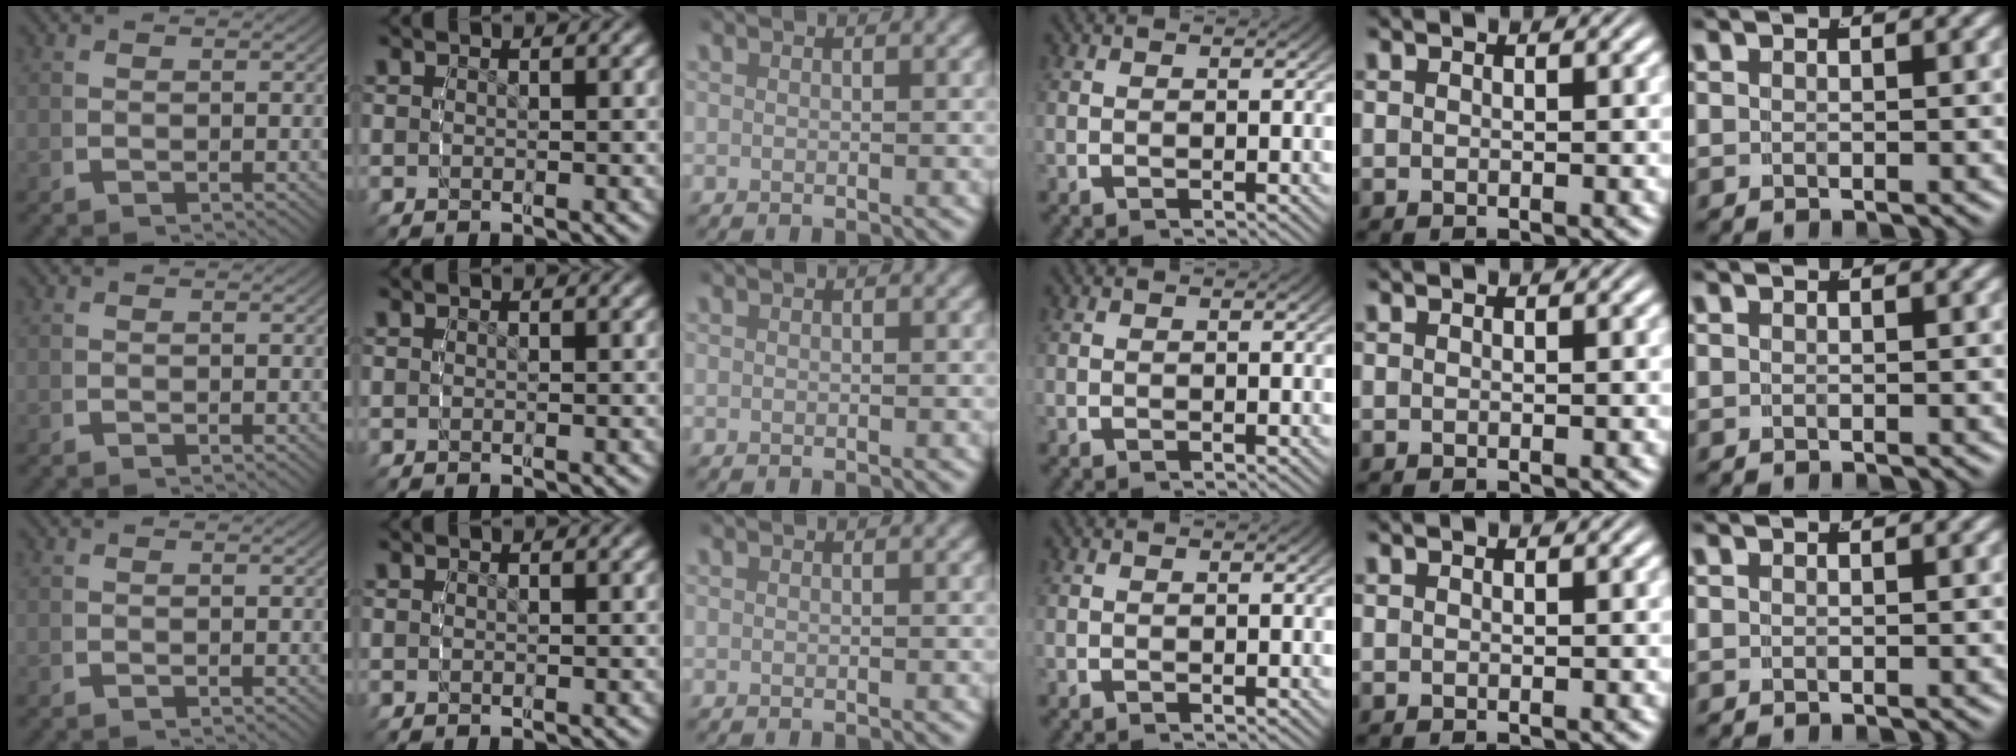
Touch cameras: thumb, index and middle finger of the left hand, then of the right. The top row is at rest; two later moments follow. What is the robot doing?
{"motion": "reach", "object": "router"}